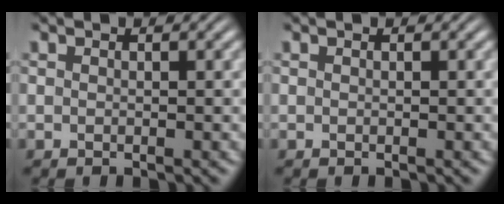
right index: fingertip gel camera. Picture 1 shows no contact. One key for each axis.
{"total": 0.0}